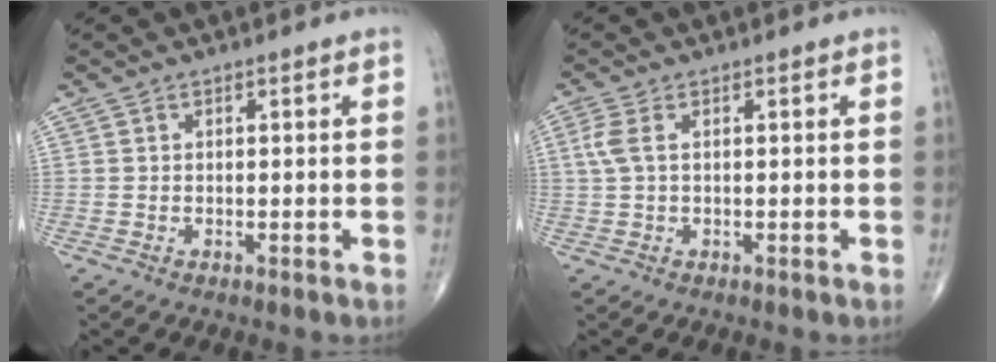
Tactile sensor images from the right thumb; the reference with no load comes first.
{"total": 2.7, "force": [0.6, 1.0, 2.5], "torque": [-0.079, 0.011, 0.017]}